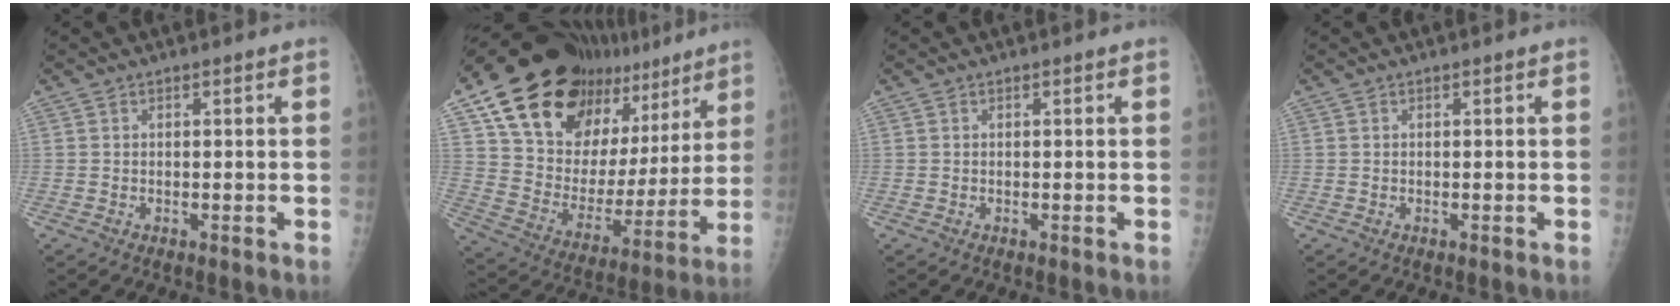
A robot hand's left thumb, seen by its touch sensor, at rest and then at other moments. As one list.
[{"total": 28.4, "force": [18.3, 15.3, 15.4], "torque": [-0.213, -0.046, 0.295]}, {"total": 0.0}, {"total": 0.0}]